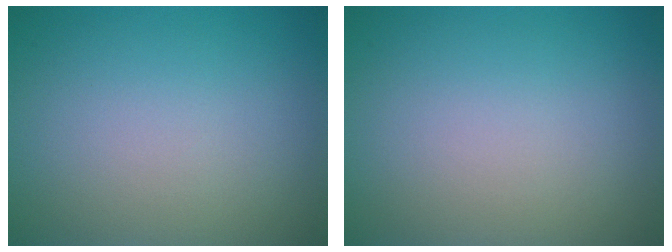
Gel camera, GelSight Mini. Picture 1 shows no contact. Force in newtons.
{"total": 0.0}